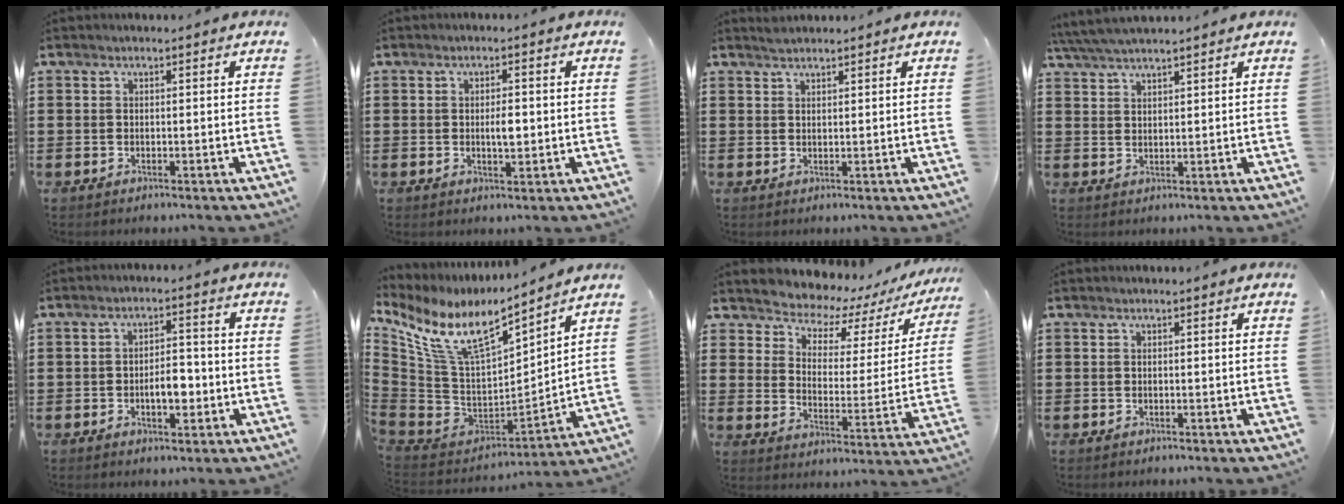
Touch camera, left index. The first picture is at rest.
{"total": 2.8, "force": [0.0, 1.0, 2.6], "torque": [-0.041, -0.003, -0.003]}
{"total": 1.5, "force": [1.4, 0.2, 0.3], "torque": [-0.007, -0.001, 0.028]}
{"total": 4.1, "force": [3.9, 0.0, 1.3], "torque": [-0.038, -0.008, 0.071]}
{"total": 4.9, "force": [-1.2, 2.4, 4.1], "torque": [-0.057, 0.001, -0.028]}
{"total": 10.9, "force": [6.6, 3.6, 7.9], "torque": [-0.185, -0.048, 0.114]}
{"total": 4.5, "force": [4.2, 1.4, 0.5], "torque": [-0.040, -0.041, 0.065]}
{"total": 0.0}